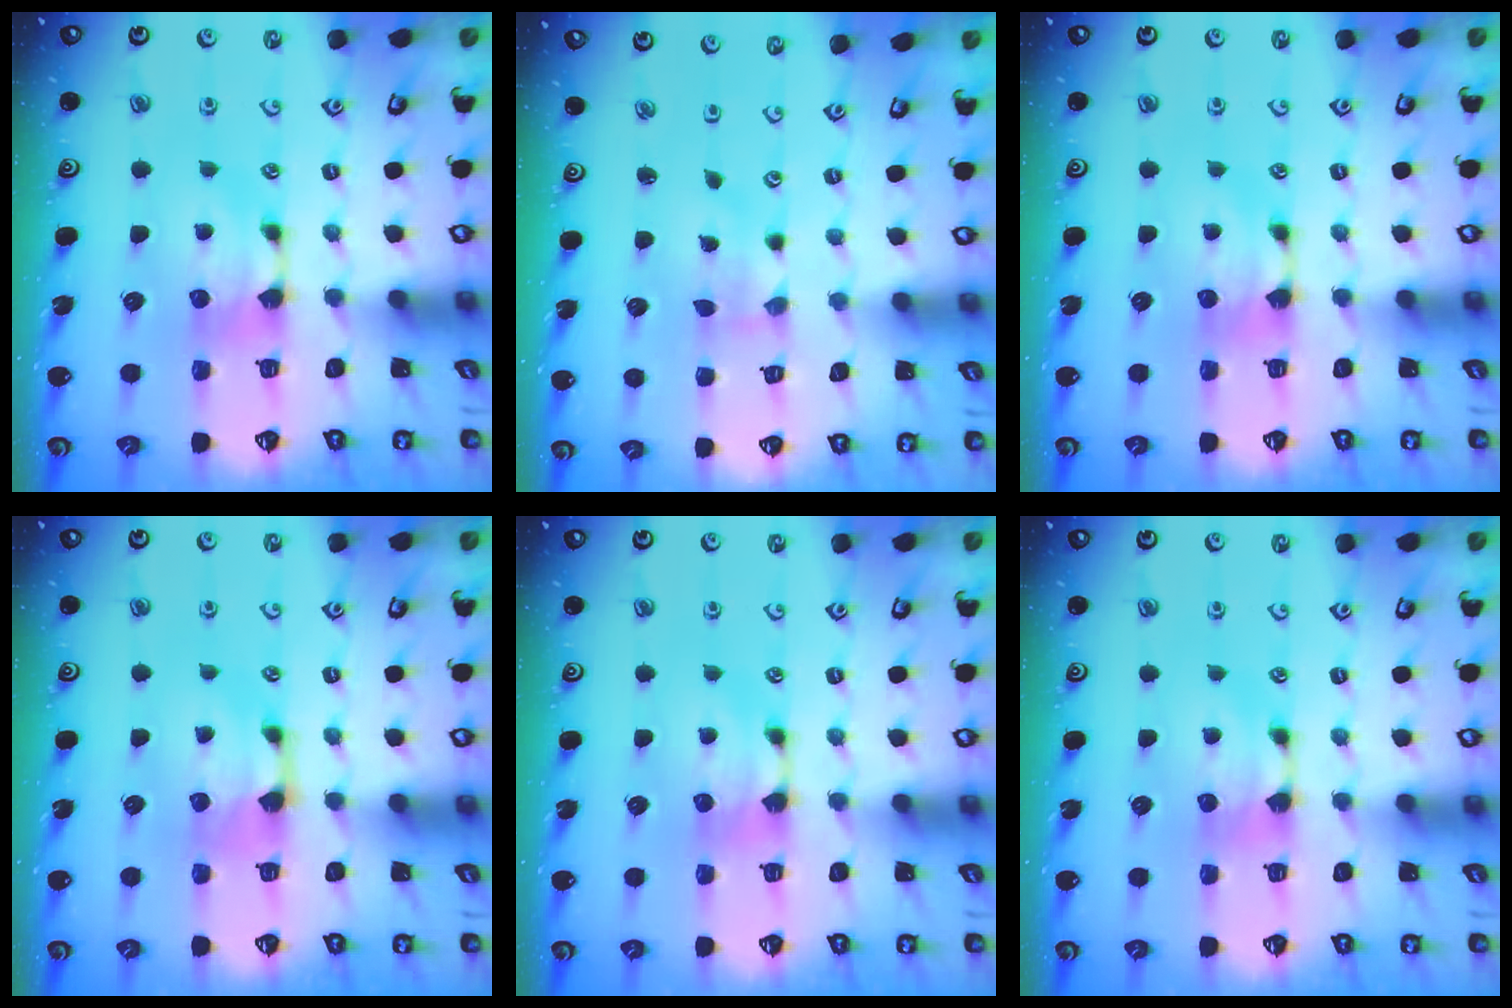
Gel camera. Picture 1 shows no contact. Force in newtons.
{"total": 3.0, "press": 2.9, "slide": 0.9}
{"total": 0.0}
{"total": 0.8, "press": 0.2, "slide": 0.7}
{"total": 0.0}
{"total": 0.0}